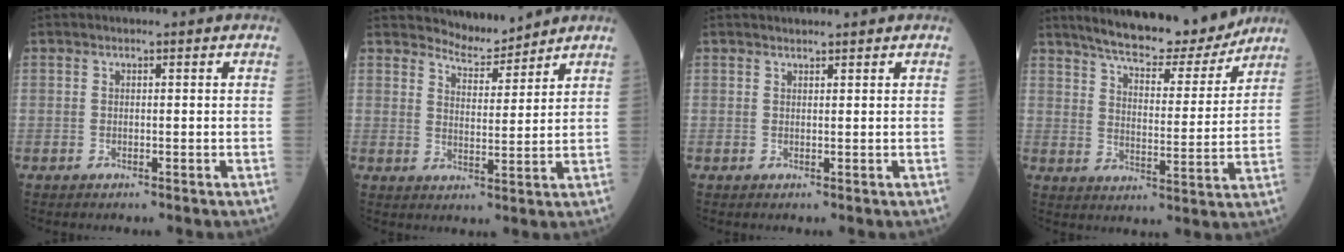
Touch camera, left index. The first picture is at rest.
{"total": 4.9, "force": [4.9, 0.4, -0.1], "torque": [-0.005, -0.004, 0.085]}
{"total": 2.1, "force": [2.0, 0.0, 0.6], "torque": [-0.007, 0.016, 0.029]}
{"total": 15.7, "force": [14.1, 2.6, 6.4], "torque": [-0.101, -0.009, 0.203]}